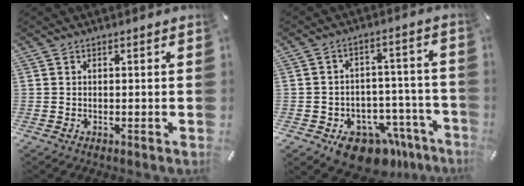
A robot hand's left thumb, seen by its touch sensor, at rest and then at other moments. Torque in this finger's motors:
{"motor_torque": [0.08, 2.45, 0.47, 0.40, 0.05]}